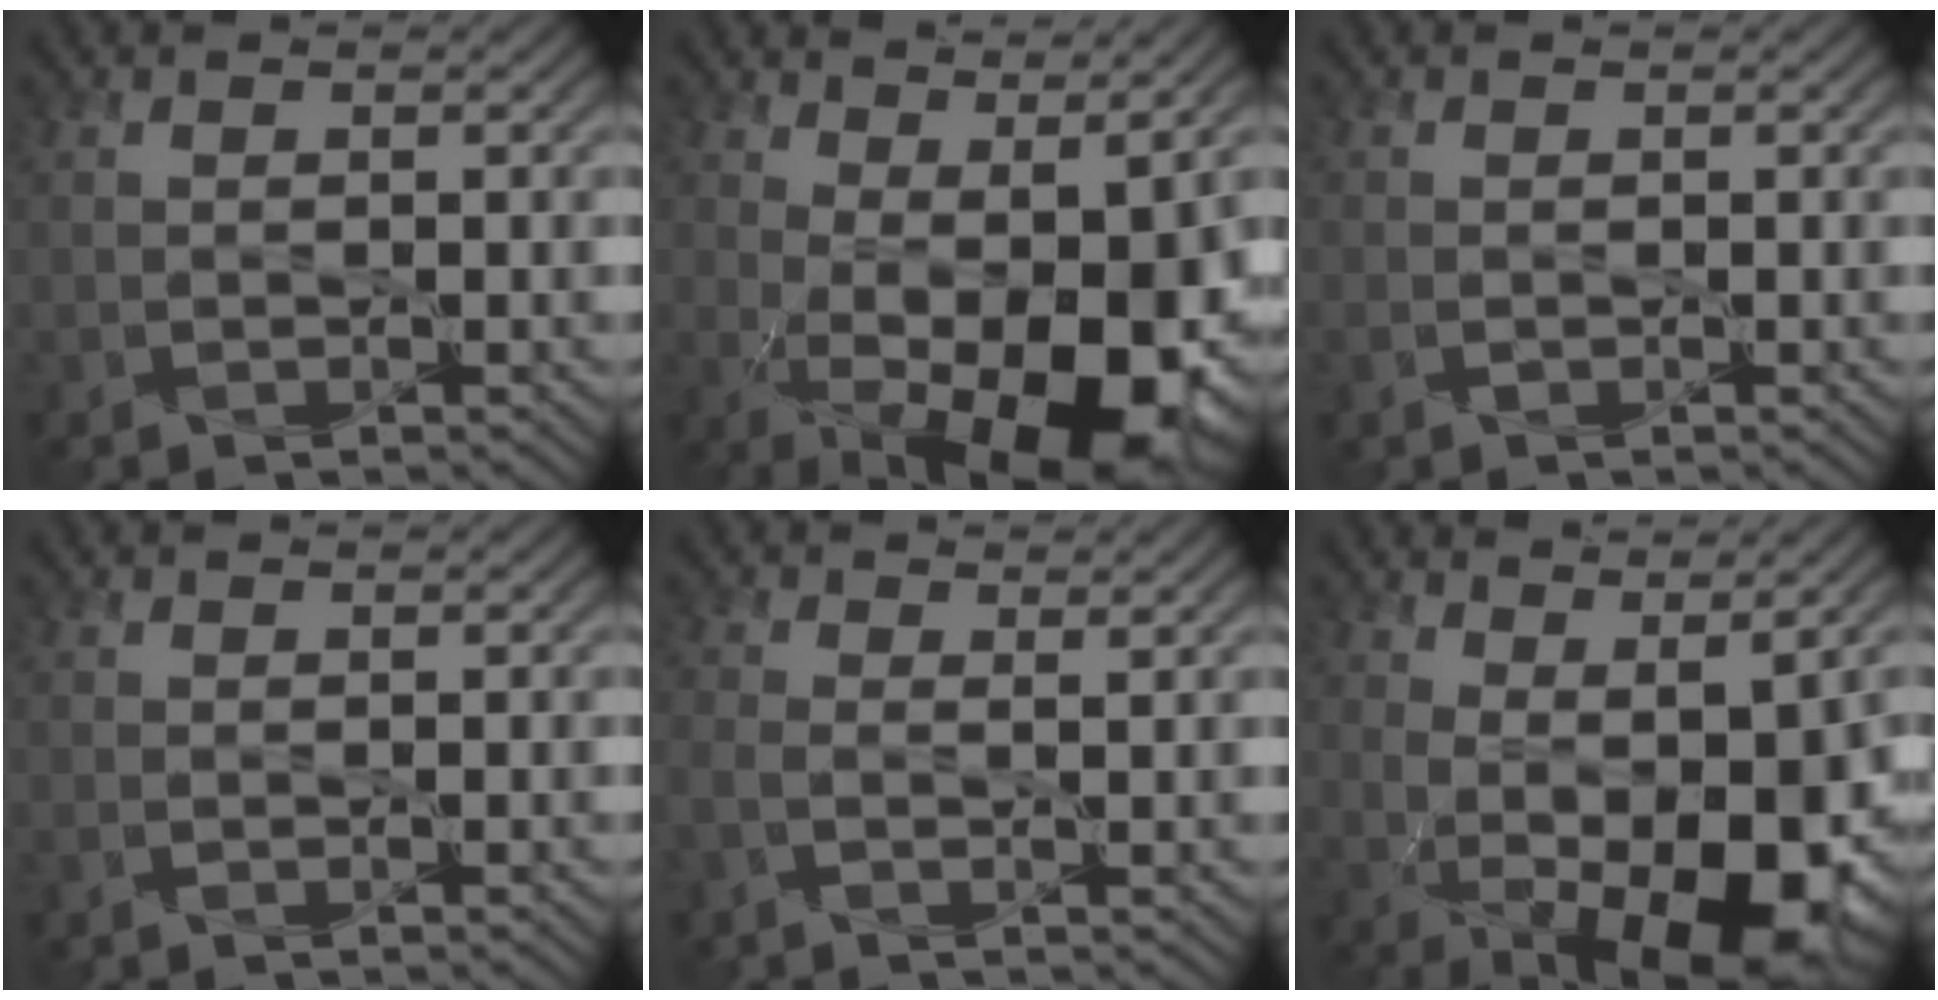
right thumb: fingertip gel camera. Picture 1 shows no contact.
{"total": 14.5, "force": [-2.0, 6.3, 12.9], "torque": [-0.202, -0.018, -0.016]}
{"total": 0.7, "force": [-0.3, 0.5, 0.4], "torque": [-0.013, -0.001, -0.006]}
{"total": 0.0}
{"total": 2.0, "force": [0.0, 0.8, 1.9], "torque": [-0.052, 0.002, -0.009]}
{"total": 12.1, "force": [-0.4, 5.8, 10.6], "torque": [-0.172, -0.016, 0.012]}